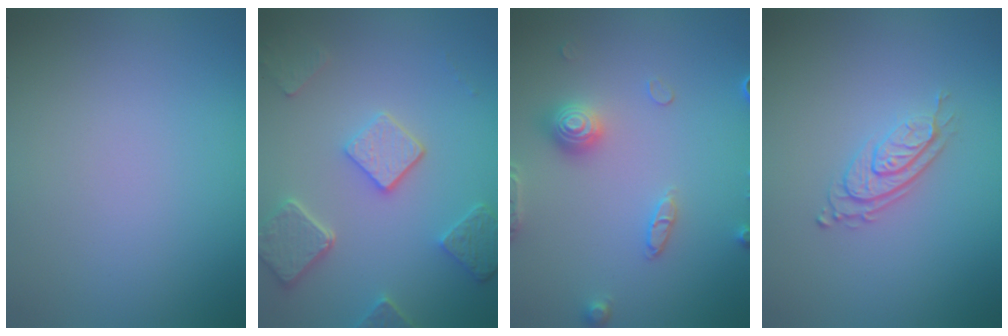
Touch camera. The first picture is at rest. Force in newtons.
{"total": 5.0, "press": 3.9, "slide": 3.1}
{"total": 3.2, "press": 3.0, "slide": 0.9}
{"total": 2.8, "press": 2.0, "slide": 2.1}